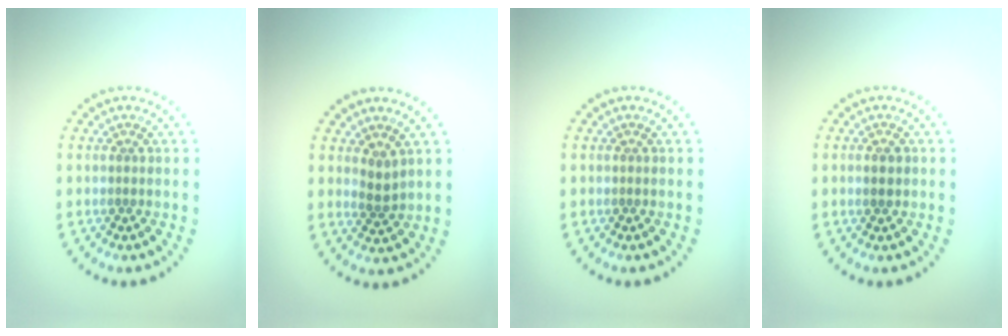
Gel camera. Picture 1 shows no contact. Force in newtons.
{"total": 1.4, "press": 1.2, "slide": 0.8}
{"total": 0.0}
{"total": 1.7, "press": 1.7, "slide": 0.1}